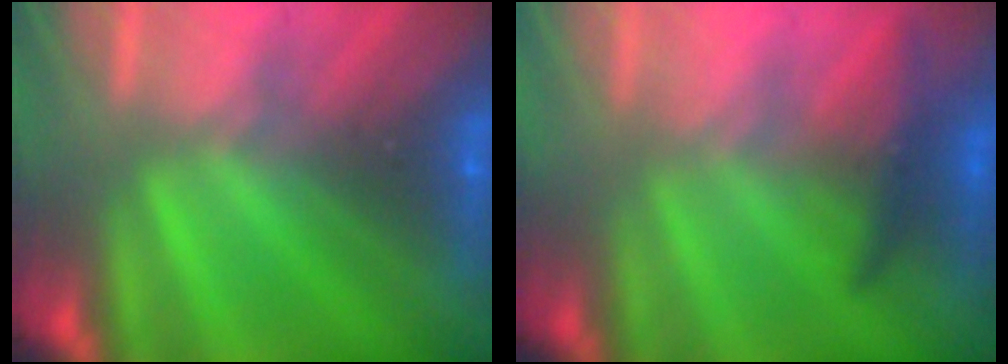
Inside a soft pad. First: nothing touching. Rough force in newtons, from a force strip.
{"total": 1.3}